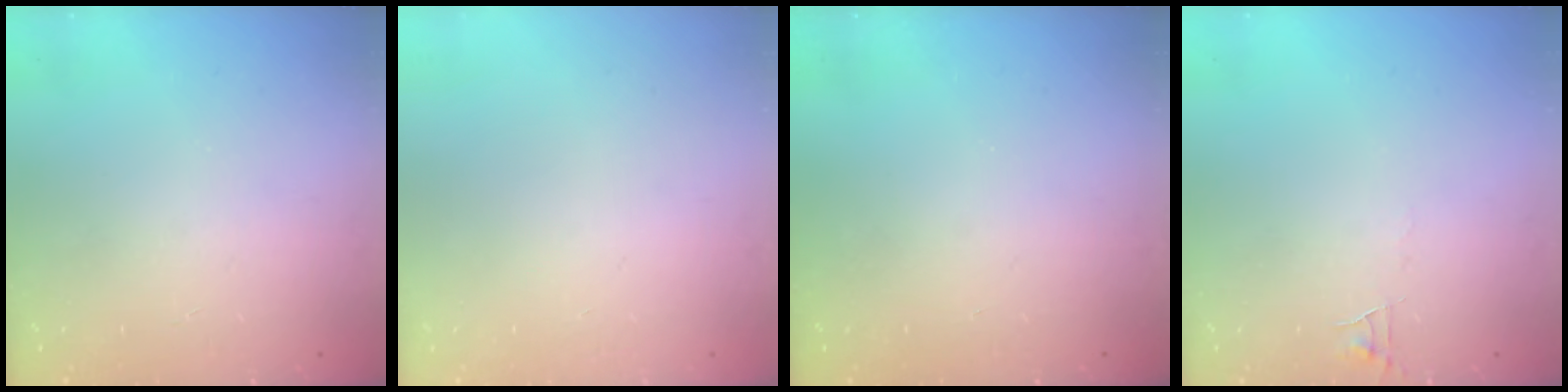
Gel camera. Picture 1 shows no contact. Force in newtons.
{"total": 0.0}
{"total": 0.0}
{"total": 3.5, "press": 3.5, "slide": 0.3}